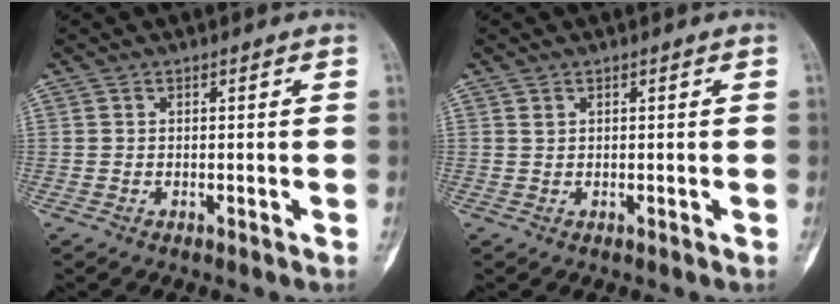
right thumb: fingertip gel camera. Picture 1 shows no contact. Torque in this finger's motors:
{"motor_torque": [0.17, 0.02, 0.02, -0.10, -0.05]}